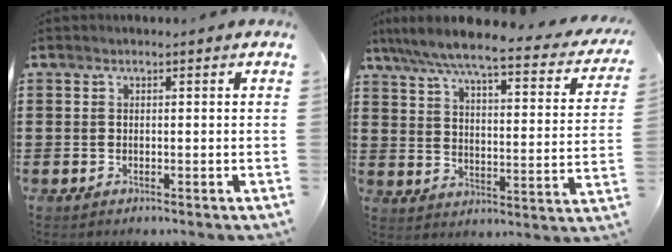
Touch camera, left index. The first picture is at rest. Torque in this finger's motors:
{"motor_torque": [2.14, 0.00, 0.46, 0.00]}